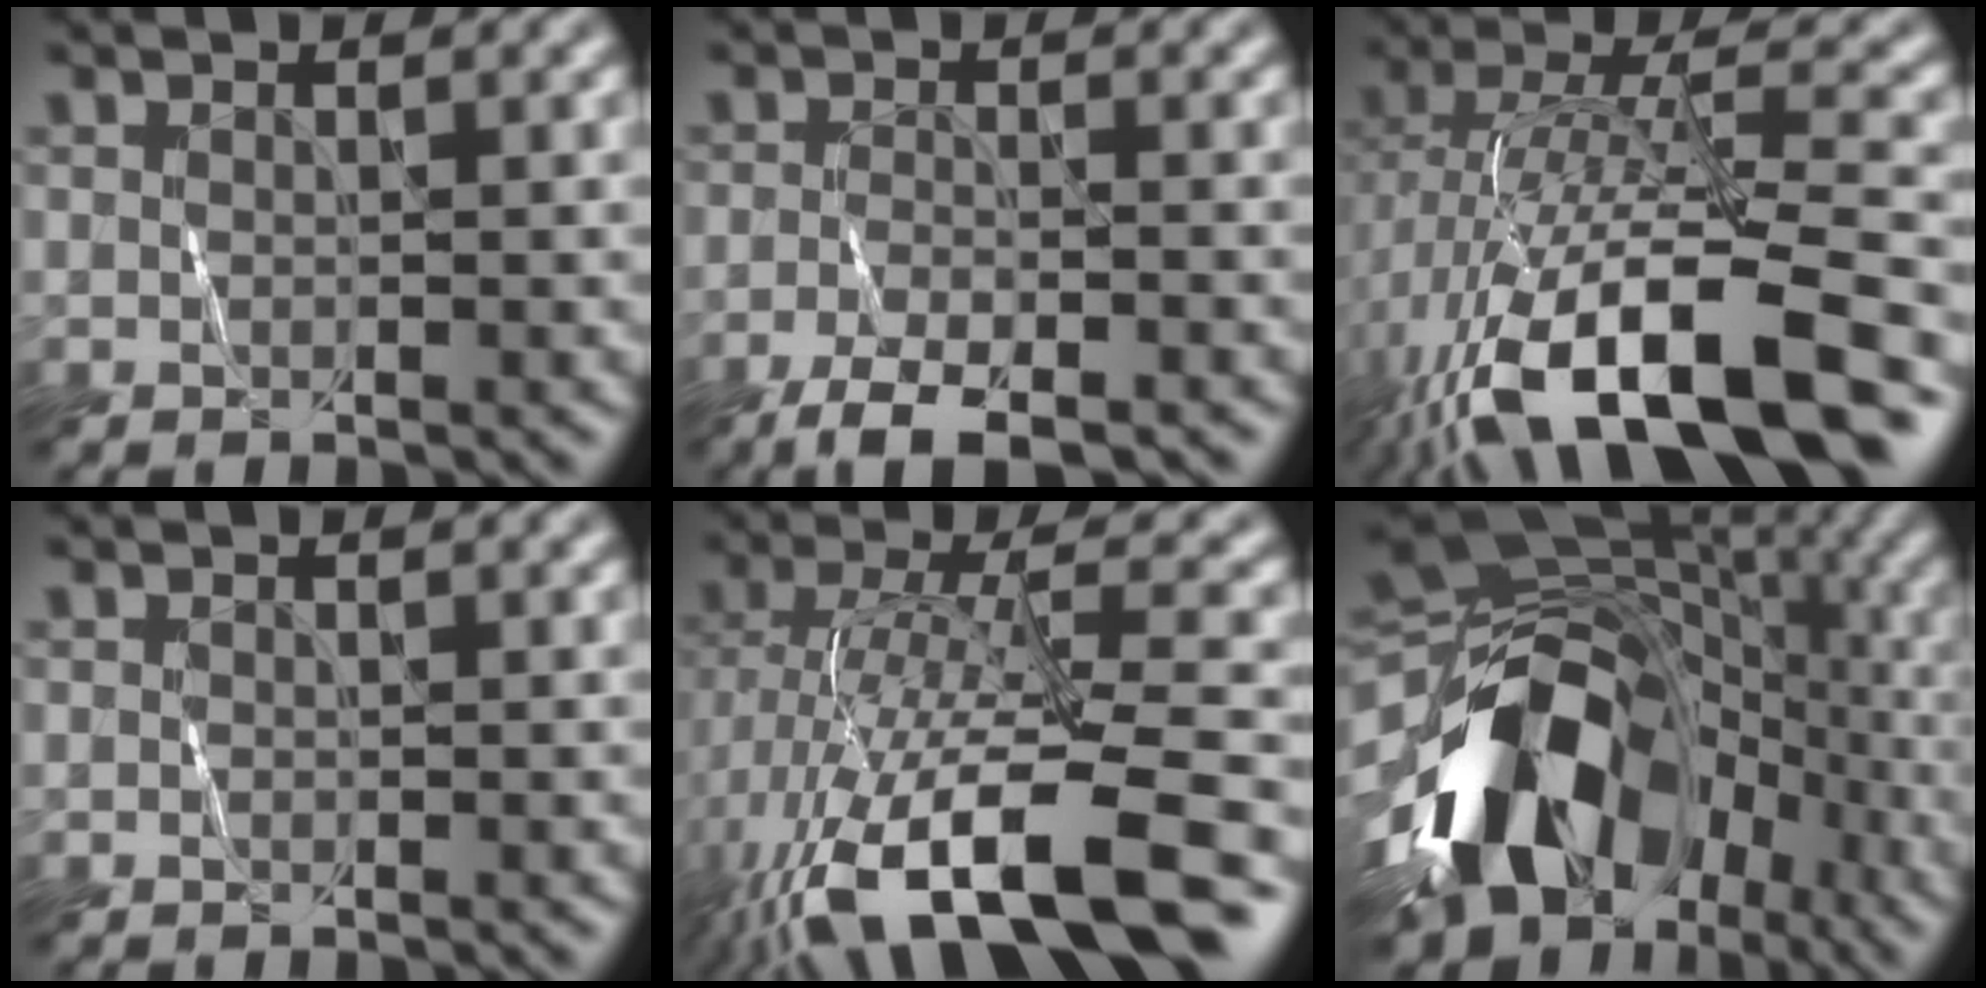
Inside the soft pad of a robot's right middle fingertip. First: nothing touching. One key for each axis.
{"total": 4.3, "fx": -3.4, "fy": 0.6, "fz": 2.4, "tx": -0.049, "ty": -0.008, "tz": -0.067}
{"total": 16.1, "fx": -8.1, "fy": 6.1, "fz": 12.5, "tx": -0.237, "ty": -0.001, "tz": -0.135}
{"total": 0.0}
{"total": 14.9, "fx": -7.3, "fy": 4.7, "fz": 12.1, "tx": -0.232, "ty": -0.004, "tz": -0.110}
{"total": 14.2, "fx": -6.3, "fy": 9.6, "fz": 8.3, "tx": -0.144, "ty": 0.006, "tz": -0.118}